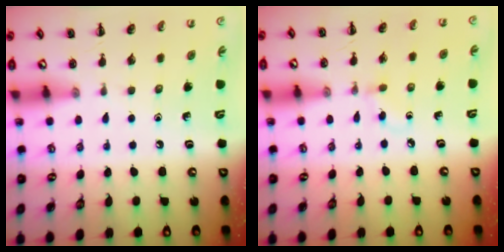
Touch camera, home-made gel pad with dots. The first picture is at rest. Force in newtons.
{"total": 3.0, "press": 2.7, "slide": 1.3}